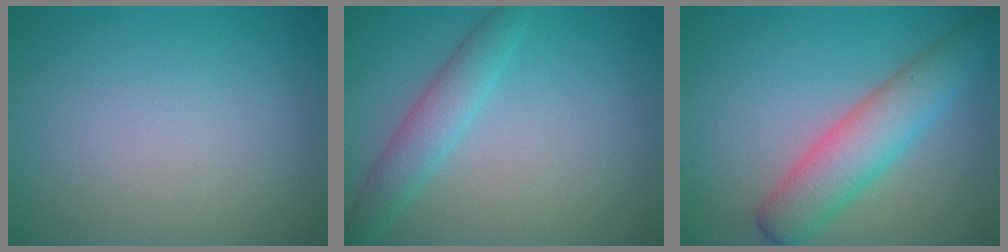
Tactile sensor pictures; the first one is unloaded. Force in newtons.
{"total": 3.0, "press": 3.0, "slide": 0.1}
{"total": 5.4, "press": 5.4, "slide": 0.4}